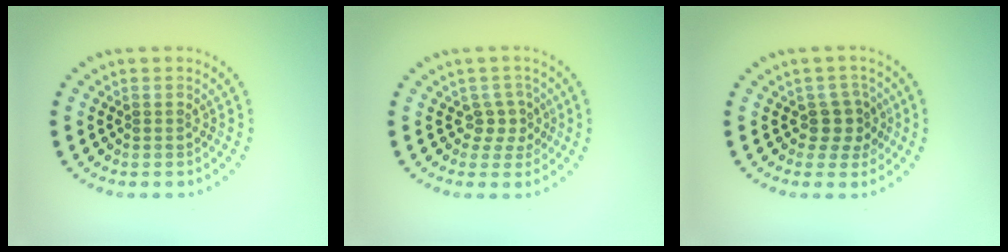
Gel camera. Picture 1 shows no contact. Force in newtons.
{"total": 2.1, "press": 1.6, "slide": 1.4}
{"total": 2.3, "press": 1.9, "slide": 1.3}